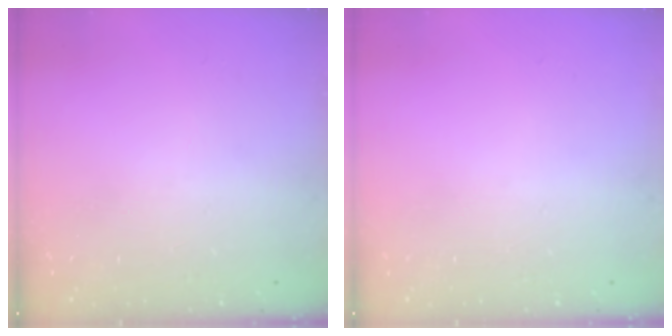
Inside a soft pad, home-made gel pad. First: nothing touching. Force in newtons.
{"total": 0.0}